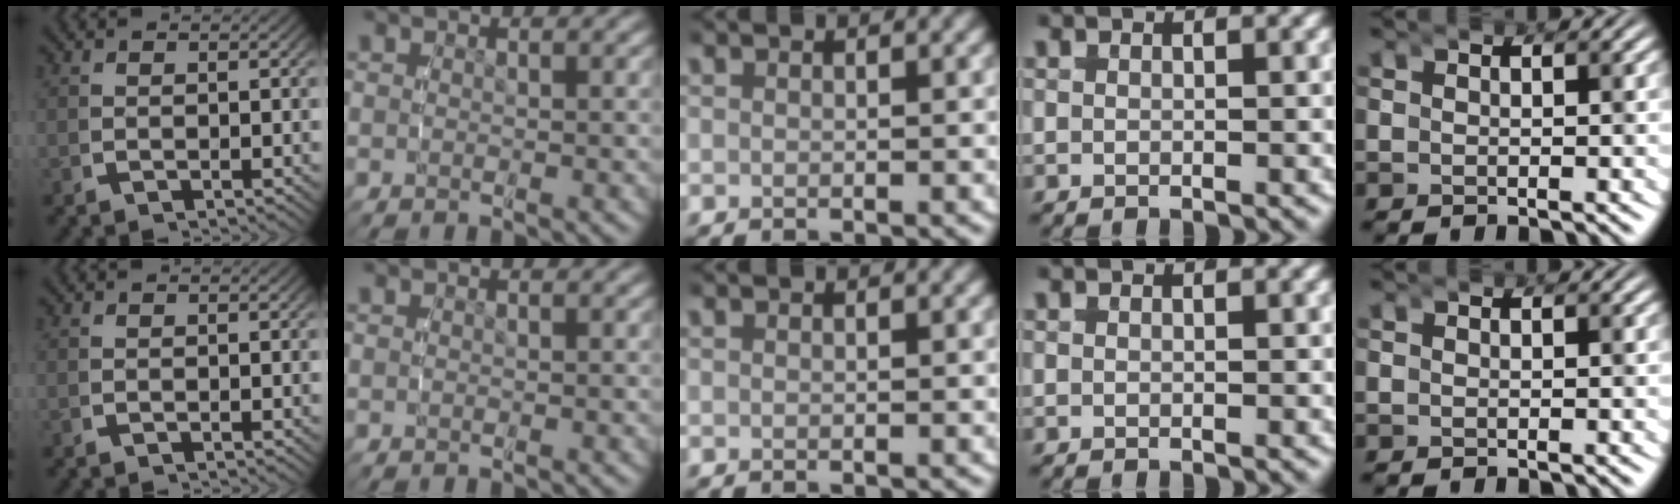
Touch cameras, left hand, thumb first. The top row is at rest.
{}